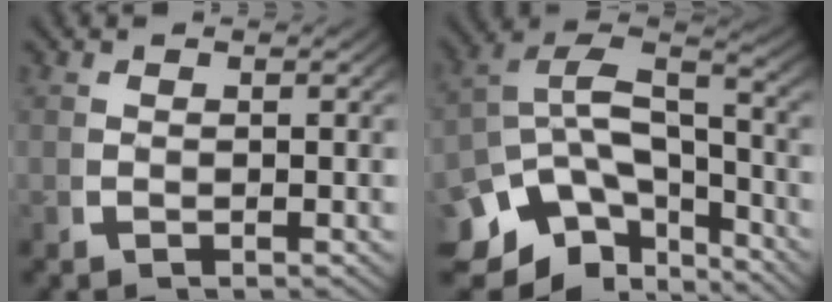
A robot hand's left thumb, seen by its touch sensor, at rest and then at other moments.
{"total": 12.0, "force": [-2.9, 8.5, 7.9], "torque": [-0.161, -0.054, -0.035]}